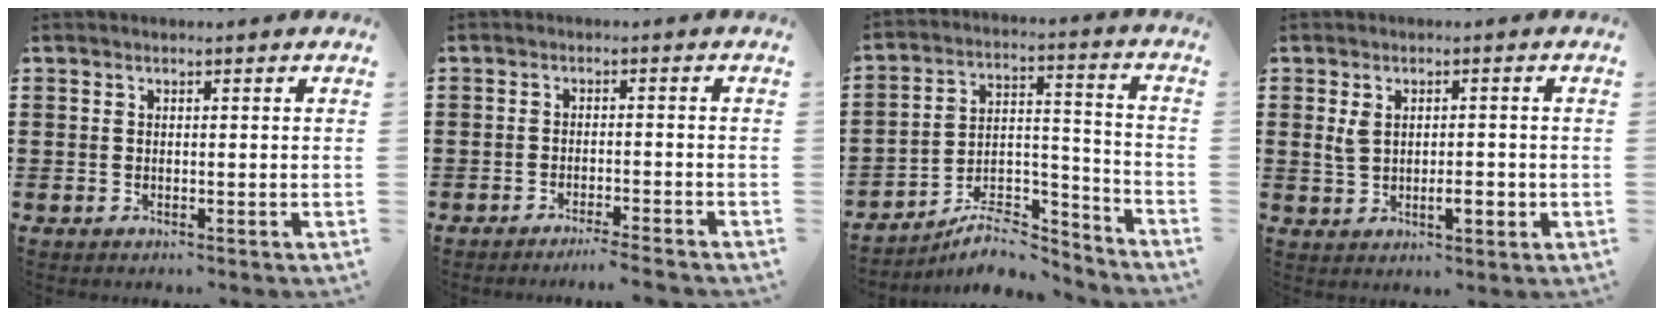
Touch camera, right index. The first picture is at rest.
{"total": 2.6, "force": [-2.4, -0.5, 0.8], "torque": [-0.014, -0.003, -0.048]}
{"total": 8.3, "force": [-7.3, 2.6, 3.0], "torque": [-0.044, 0.026, -0.137]}
{"total": 4.6, "force": [-0.3, 2.3, 4.0], "torque": [-0.066, 0.004, -0.005]}